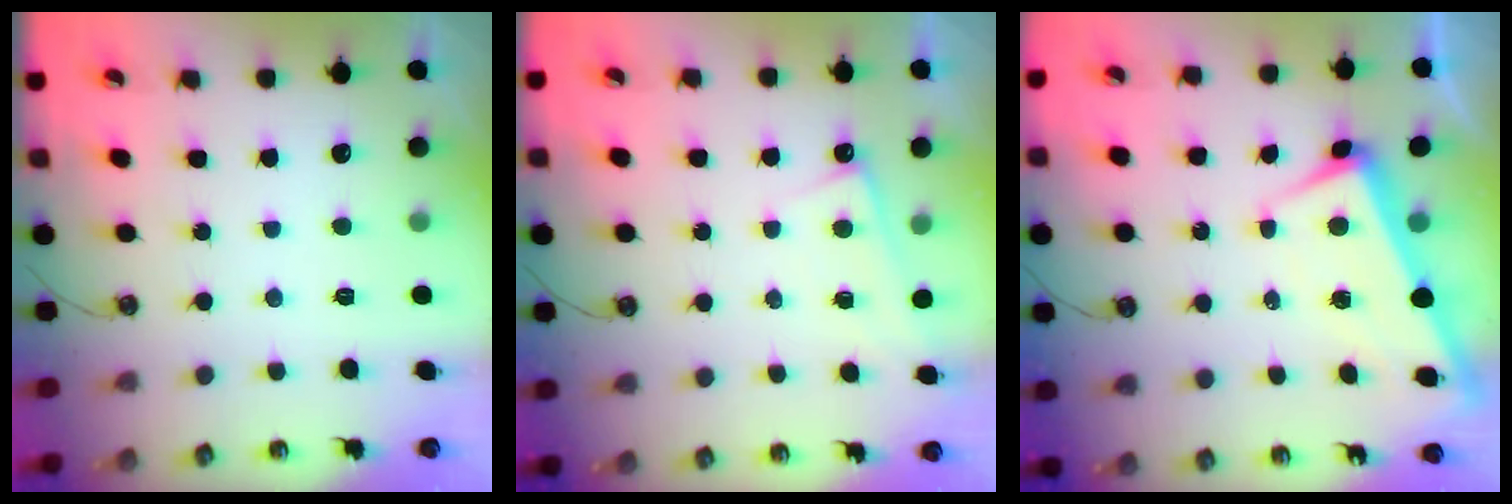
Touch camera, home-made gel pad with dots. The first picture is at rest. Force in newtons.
{"total": 0.8, "press": 0.8, "slide": 0.2}
{"total": 1.2, "press": 1.1, "slide": 0.5}